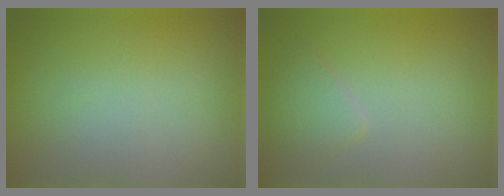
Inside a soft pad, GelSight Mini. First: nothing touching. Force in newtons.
{"total": 2.0, "press": 2.0, "slide": 0.1}